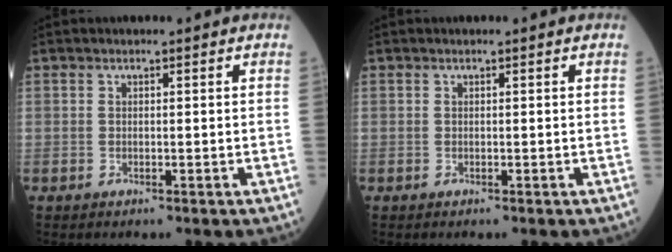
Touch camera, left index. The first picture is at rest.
{"total": 0.0}